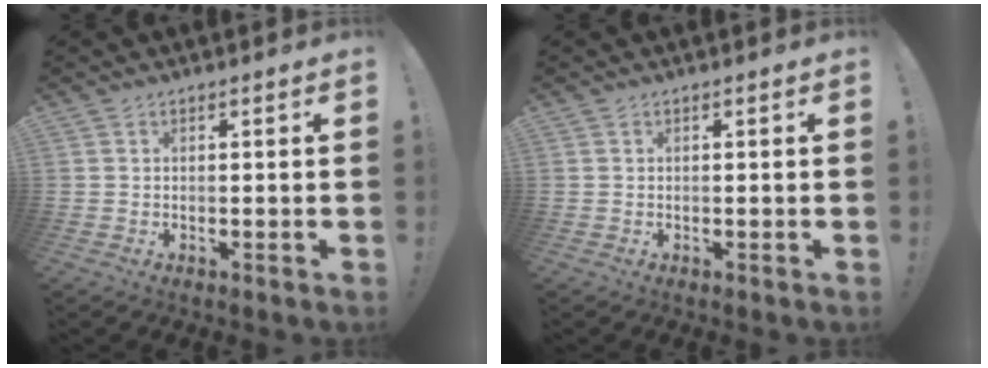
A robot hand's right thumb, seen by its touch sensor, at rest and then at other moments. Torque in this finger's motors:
{"motor_torque": [0.00, 0.00, 0.00, 0.00, 0.00]}